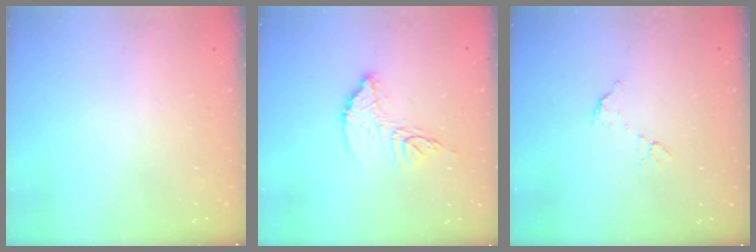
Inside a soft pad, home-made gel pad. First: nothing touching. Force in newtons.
{"total": 11.2, "press": 11.1, "slide": 0.9}
{"total": 5.8, "press": 5.8, "slide": 0.3}